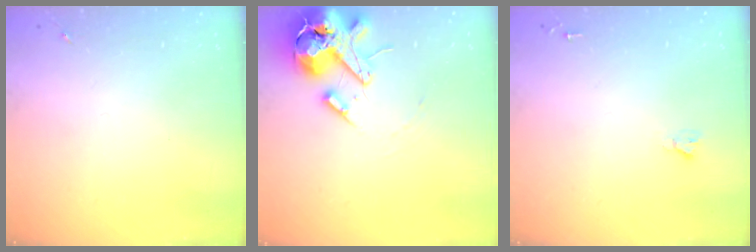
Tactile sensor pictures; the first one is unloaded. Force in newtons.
{"total": 16.2, "press": 16.0, "slide": 2.7}
{"total": 1.9, "press": 1.9, "slide": 0.2}